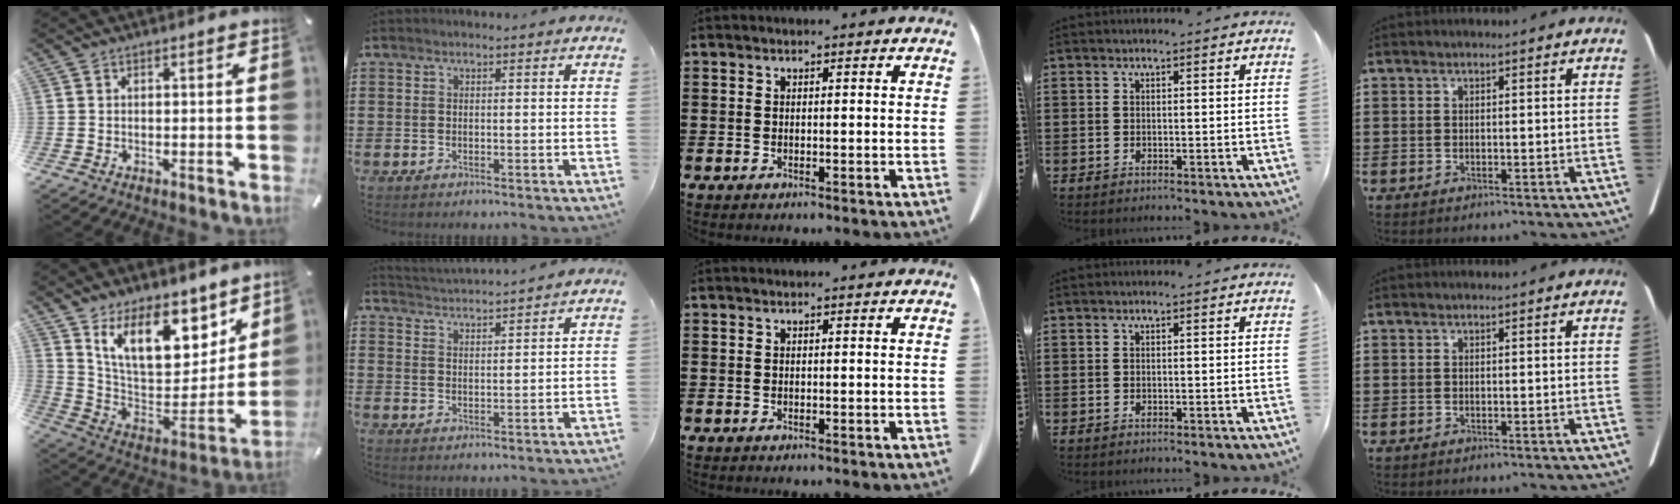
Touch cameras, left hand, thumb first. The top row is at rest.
{"thumb": {"total": 18.0, "force": [11.8, 9.2, 10.0], "torque": [-0.168, -0.089, 0.214]}, "index": {"total": 2.7, "force": [2.6, -0.7, -0.4], "torque": [-0.002, -0.015, 0.045]}}